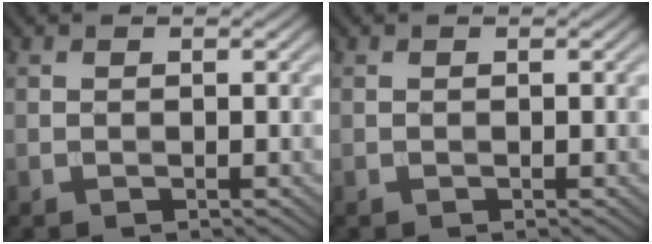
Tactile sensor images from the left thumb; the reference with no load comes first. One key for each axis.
{"total": 0.0}